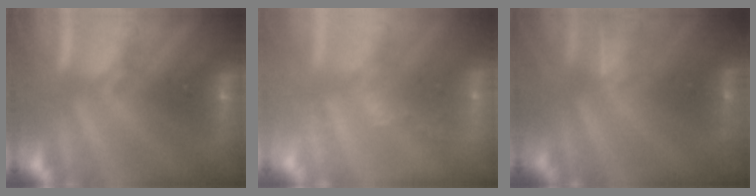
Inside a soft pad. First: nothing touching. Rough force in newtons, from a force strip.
{"total": 2.3}
{"total": 1.2}